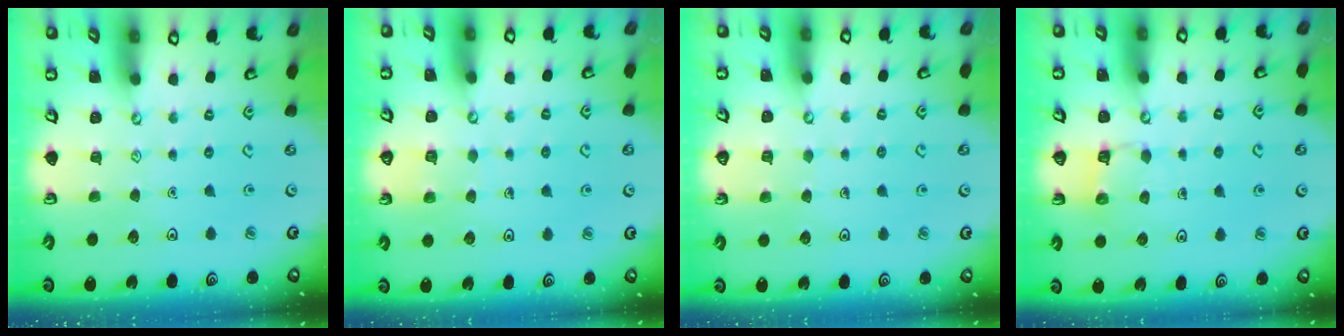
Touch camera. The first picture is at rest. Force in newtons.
{"total": 4.8, "press": 4.8, "slide": 0.3}
{"total": 4.0, "press": 4.0, "slide": 0.4}
{"total": 4.6, "press": 4.6, "slide": 0.3}